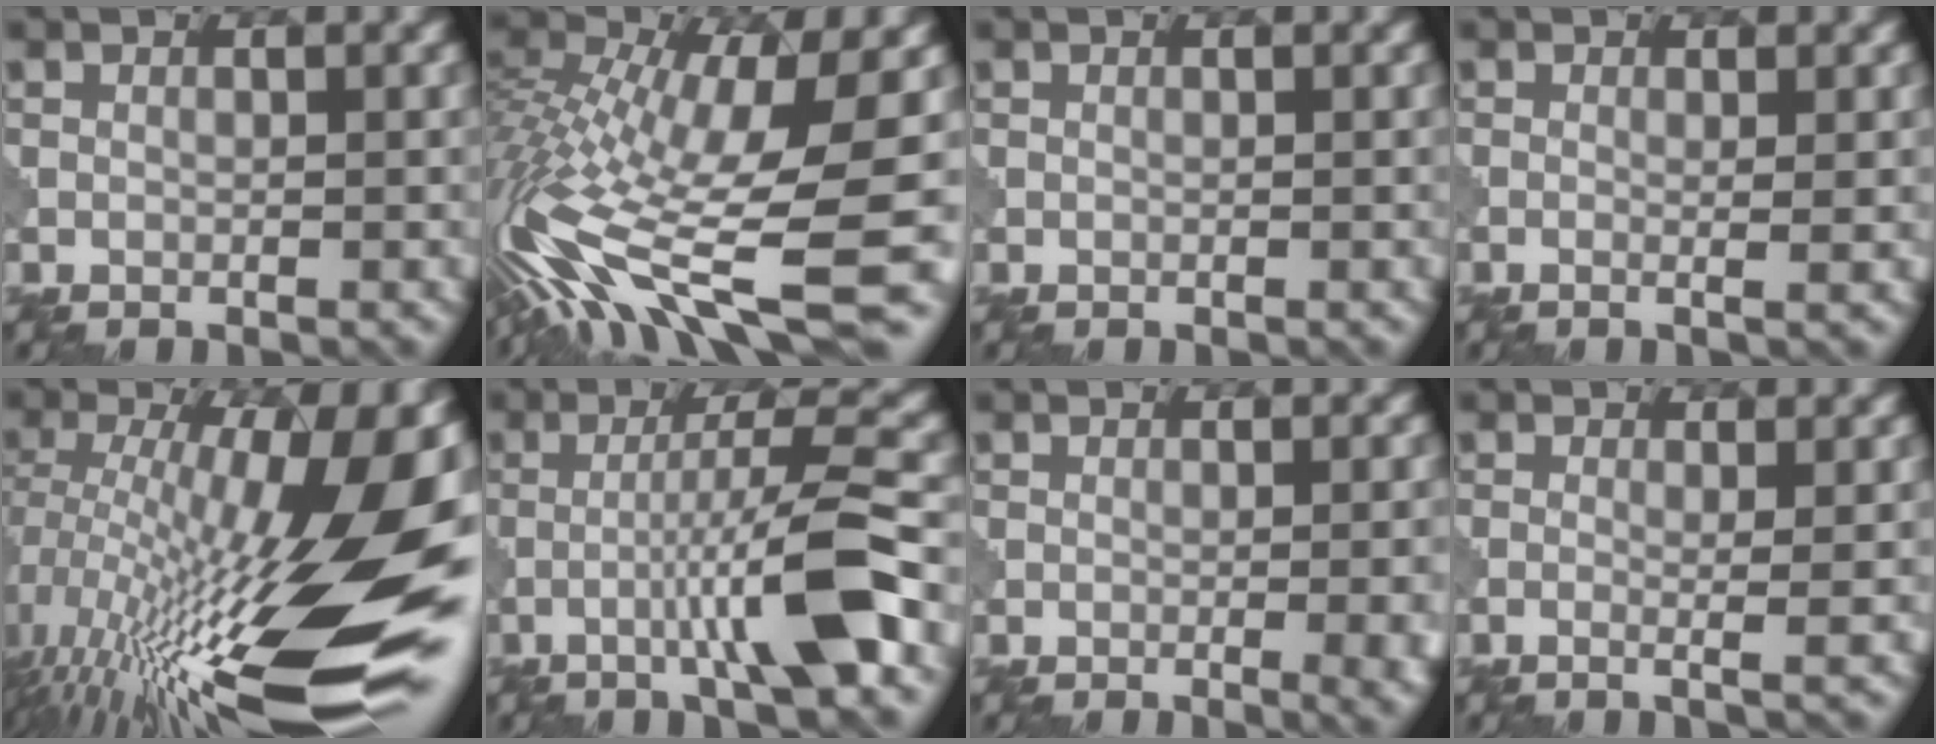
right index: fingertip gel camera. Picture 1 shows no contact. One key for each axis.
{"total": 15.0, "fx": -4.7, "fy": 4.8, "fz": 13.4, "tx": -0.279, "ty": 0.002, "tz": -0.080}
{"total": 0.0}
{"total": 1.6, "fx": 0.0, "fy": 0.5, "fz": 1.5, "tx": -0.021, "ty": -0.002, "tz": -0.006}
{"total": 18.7, "fx": -2.3, "fy": 5.6, "fz": 17.7, "tx": -0.286, "ty": 0.004, "tz": -0.043}
{"total": 7.3, "fx": -2.4, "fy": 0.4, "fz": 6.9, "tx": -0.108, "ty": 0.020, "tz": -0.050}
{"total": 4.9, "fx": -0.8, "fy": 2.0, "fz": 4.4, "tx": -0.028, "ty": 0.002, "tz": -0.006}
{"total": 2.6, "fx": 0.0, "fy": 0.9, "fz": 2.5, "tx": -0.028, "ty": 0.002, "tz": -0.011}